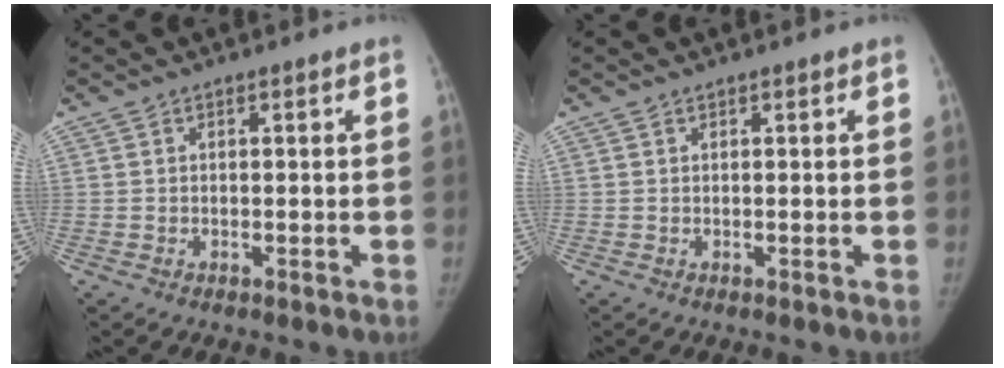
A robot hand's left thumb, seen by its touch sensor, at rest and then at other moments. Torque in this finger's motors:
{"motor_torque": [0.00, 0.00, 0.04, -0.04, 0.00]}